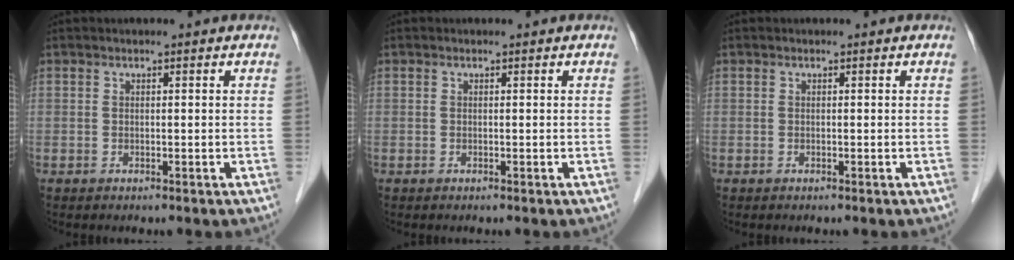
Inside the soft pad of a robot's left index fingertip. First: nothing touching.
{"total": 0.0}
{"total": 0.0}